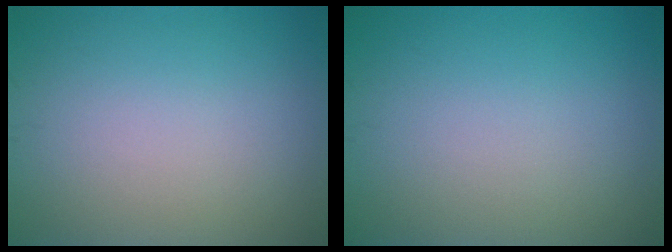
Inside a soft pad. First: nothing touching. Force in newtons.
{"total": 0.0}